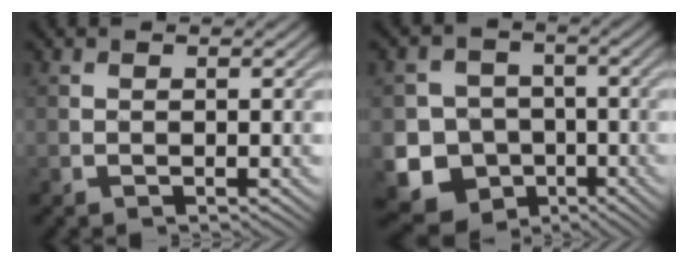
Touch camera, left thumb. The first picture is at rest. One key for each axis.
{"total": 10.4, "fx": -3.4, "fy": 9.3, "fz": 3.2, "tx": -0.092, "ty": -0.028, "tz": -0.090}